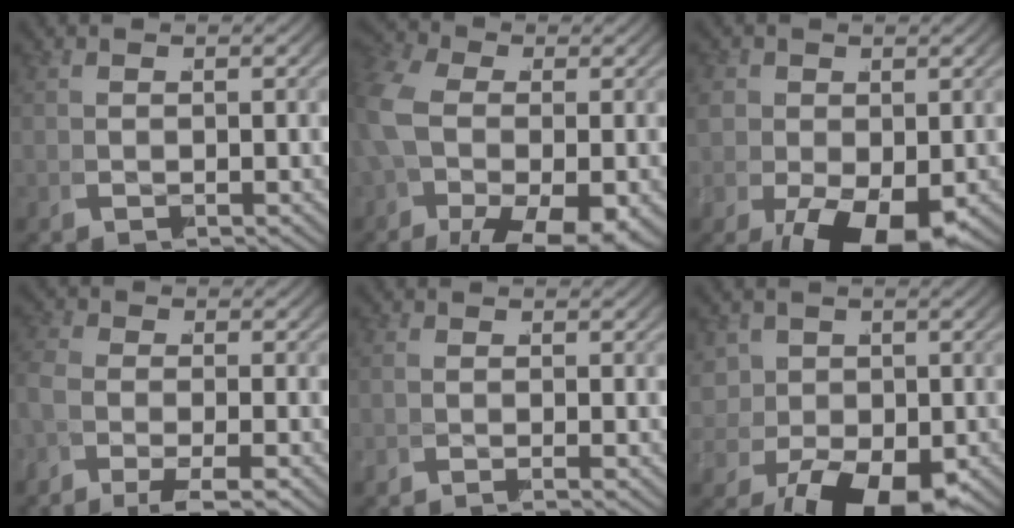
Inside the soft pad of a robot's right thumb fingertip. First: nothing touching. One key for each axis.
{"total": 7.6, "fx": -2.2, "fy": 4.3, "fz": 5.9, "tx": -0.129, "ty": -0.036, "tz": -0.019}
{"total": 6.4, "fx": -1.6, "fy": 4.3, "fz": 4.5, "tx": -0.088, "ty": -0.041, "tz": -0.008}
{"total": 2.8, "fx": -2.0, "fy": 1.0, "fz": 1.7, "tx": -0.035, "ty": -0.006, "tz": -0.036}
{"total": 0.0}
{"total": 6.1, "fx": -0.7, "fy": 4.3, "fz": 4.2, "tx": -0.076, "ty": -0.036, "tz": 0.009}